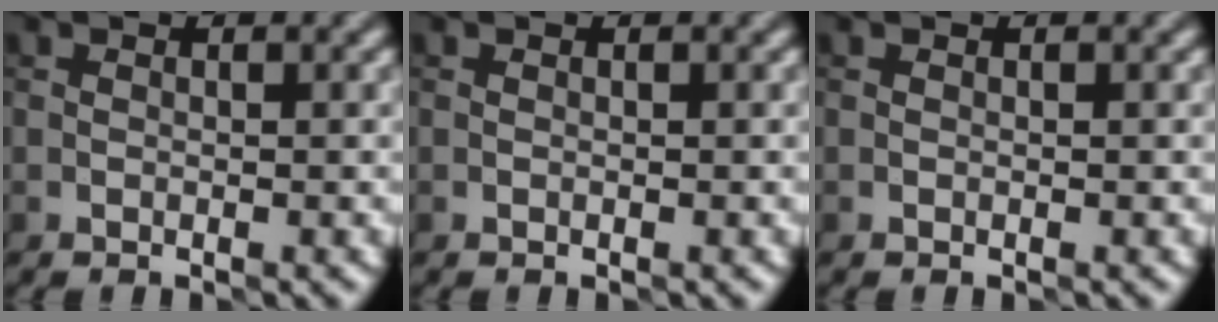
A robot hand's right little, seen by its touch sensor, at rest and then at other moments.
{"total": 0.0}
{"total": 0.0}